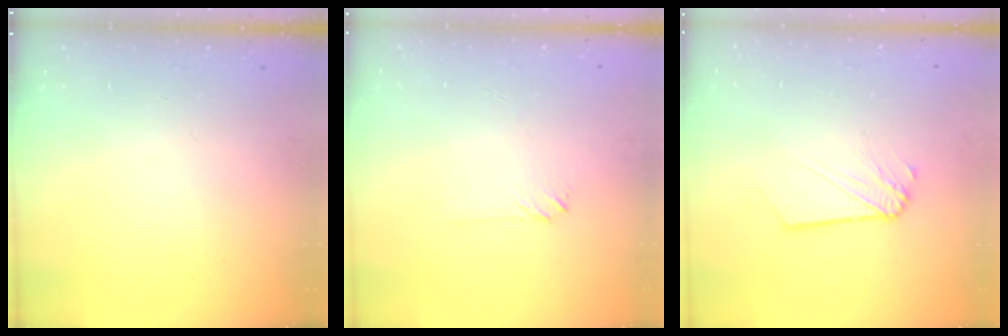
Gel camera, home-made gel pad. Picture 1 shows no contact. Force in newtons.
{"total": 2.0, "press": 2.0, "slide": 0.3}
{"total": 3.7, "press": 3.6, "slide": 0.6}